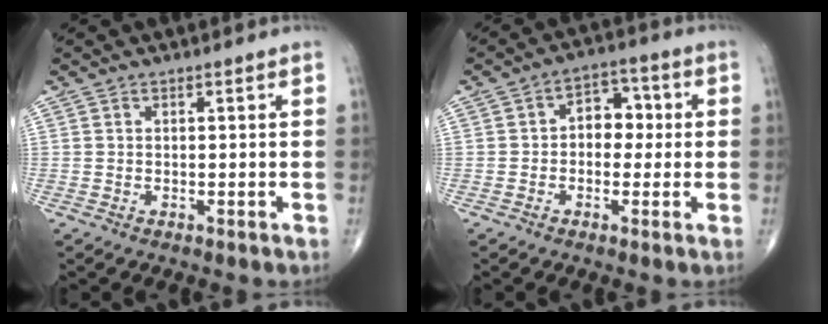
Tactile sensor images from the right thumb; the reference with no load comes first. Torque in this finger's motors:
{"motor_torque": [-0.30, 0.21, 0.20, 0.13, 0.09]}